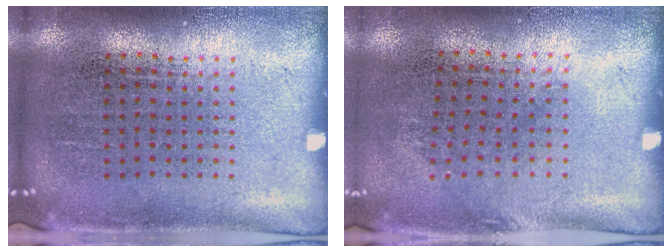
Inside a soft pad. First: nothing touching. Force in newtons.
{"total": 0.9, "press": 0.7, "slide": 0.6}